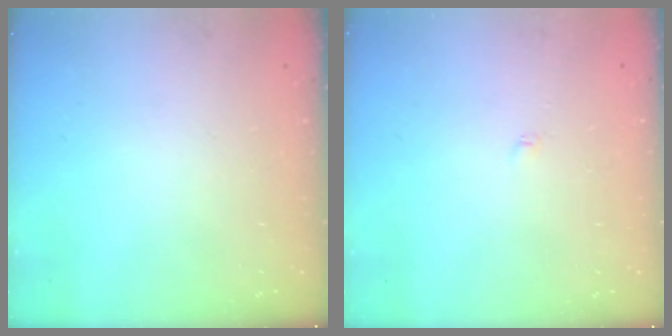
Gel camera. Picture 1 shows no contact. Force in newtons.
{"total": 1.8, "press": 1.7, "slide": 0.3}